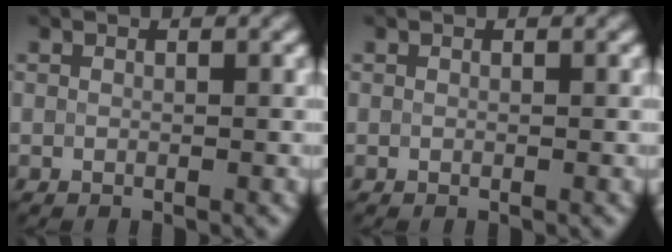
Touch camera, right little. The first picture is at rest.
{"total": 0.0}